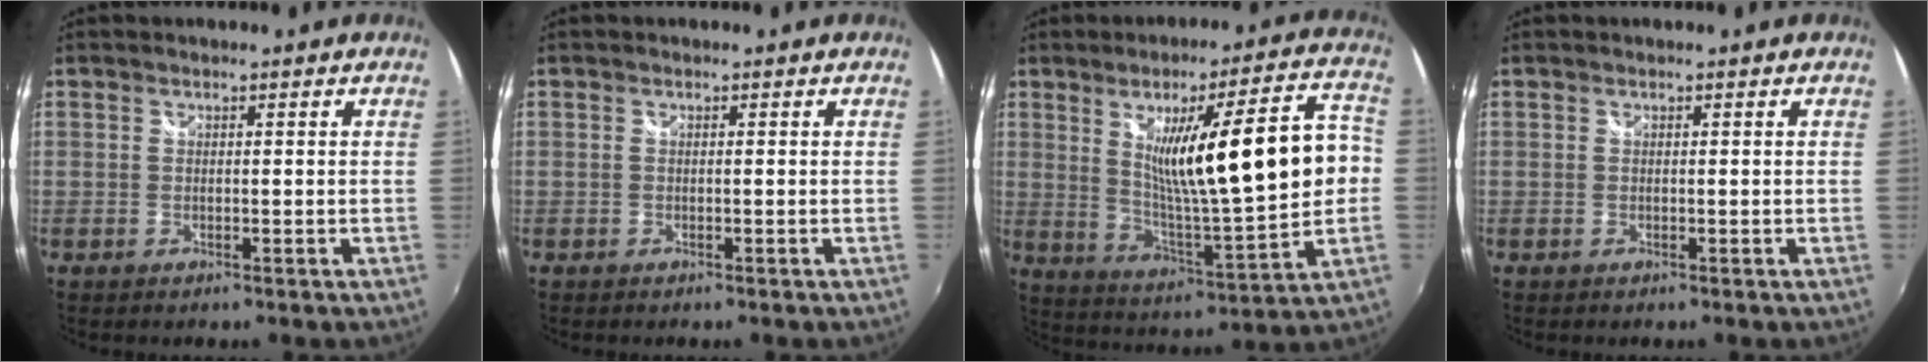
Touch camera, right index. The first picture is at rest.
{"total": 0.0}
{"total": 21.1, "force": [1.5, 3.2, 20.8], "torque": [-0.310, -0.002, 0.043]}
{"total": 0.0}